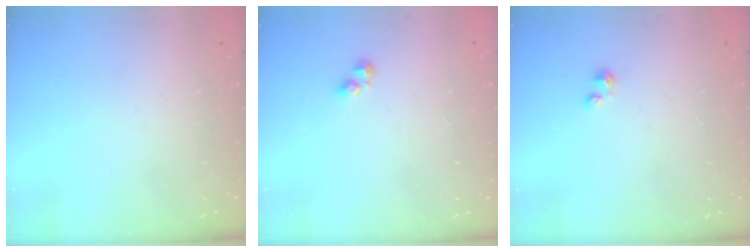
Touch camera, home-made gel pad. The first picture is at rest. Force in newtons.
{"total": 2.4, "press": 2.4, "slide": 0.3}
{"total": 0.0}